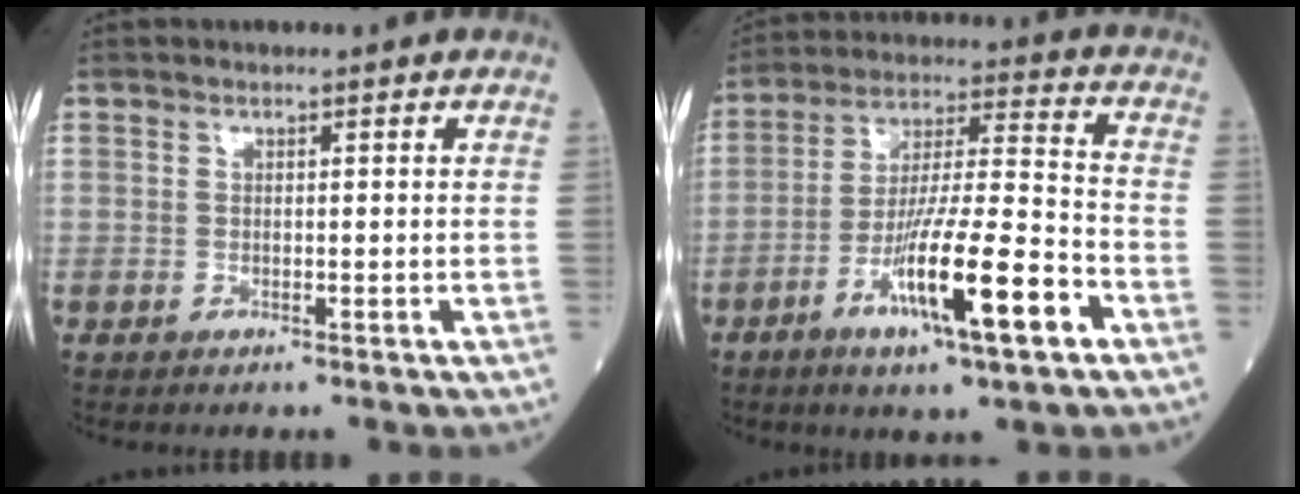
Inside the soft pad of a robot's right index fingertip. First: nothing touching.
{"total": 15.2, "force": [-6.8, 1.0, 13.5], "torque": [-0.243, -0.012, -0.115]}